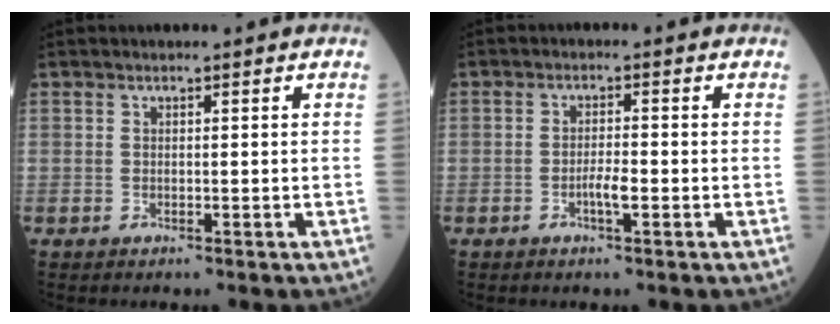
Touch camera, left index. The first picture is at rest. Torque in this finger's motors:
{"motor_torque": [0.52, 0.16, 0.04, 0.02]}